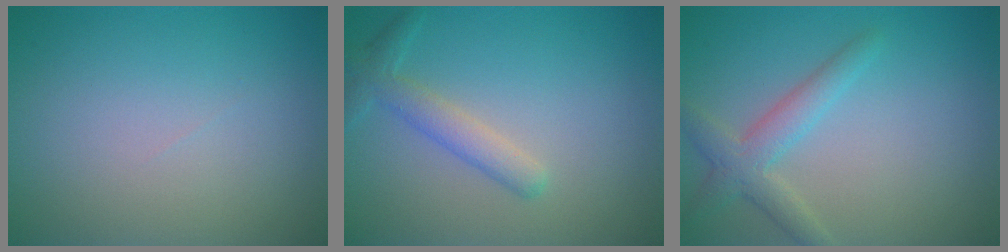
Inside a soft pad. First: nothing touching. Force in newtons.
{"total": 2.6, "press": 2.5, "slide": 0.1}
{"total": 3.0, "press": 3.0, "slide": 0.1}